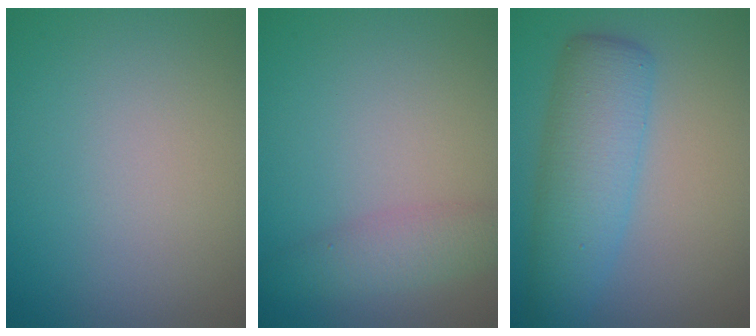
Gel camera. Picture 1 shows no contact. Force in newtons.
{"total": 2.8, "press": 2.8, "slide": 0.1}
{"total": 6.1, "press": 6.1, "slide": 0.2}